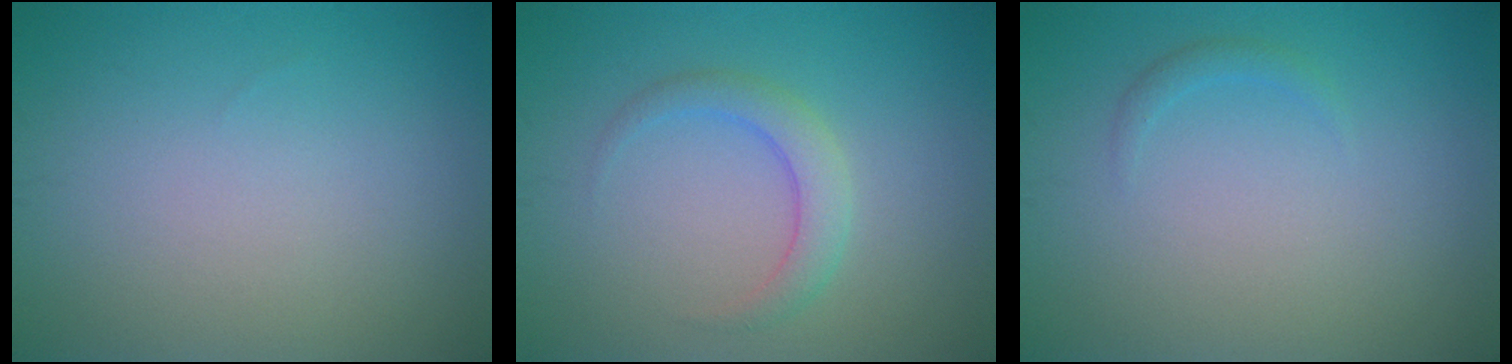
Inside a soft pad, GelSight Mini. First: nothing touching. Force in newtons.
{"total": 2.4, "press": 2.4, "slide": 0.0}
{"total": 0.8, "press": 0.8, "slide": 0.1}